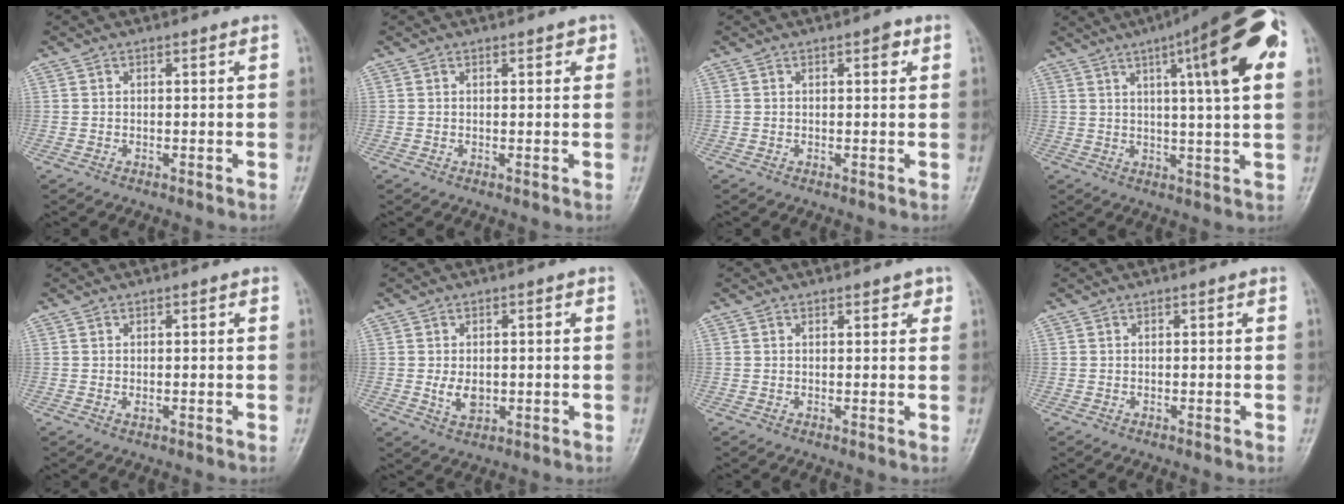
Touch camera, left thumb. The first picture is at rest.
{"total": 1.5, "force": [0.9, 0.7, 0.9], "torque": [-0.002, -0.002, 0.008]}
{"total": 1.8, "force": [0.8, 0.8, 1.4], "torque": [-0.015, 0.000, 0.009]}
{"total": 18.0, "force": [6.6, 3.1, 16.4], "torque": [-0.213, 0.001, 0.085]}
{"total": 1.3, "force": [0.0, 0.8, 1.0], "torque": [-0.011, 0.005, 0.000]}
{"total": 4.5, "force": [-0.4, 3.1, 3.2], "torque": [-0.043, -0.004, -0.002]}
{"total": 1.8, "force": [1.1, 1.0, 1.1], "torque": [0.000, -0.003, 0.011]}
{"total": 0.0}